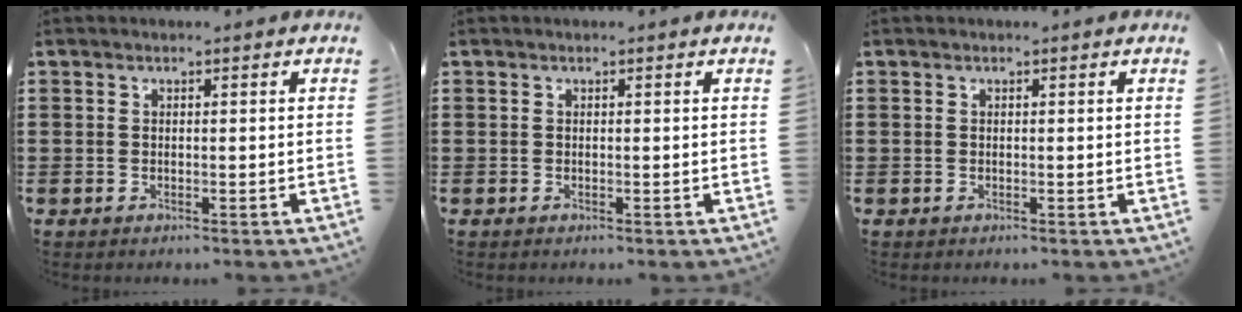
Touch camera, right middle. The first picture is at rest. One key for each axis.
{"total": 0.0}
{"total": 0.0}